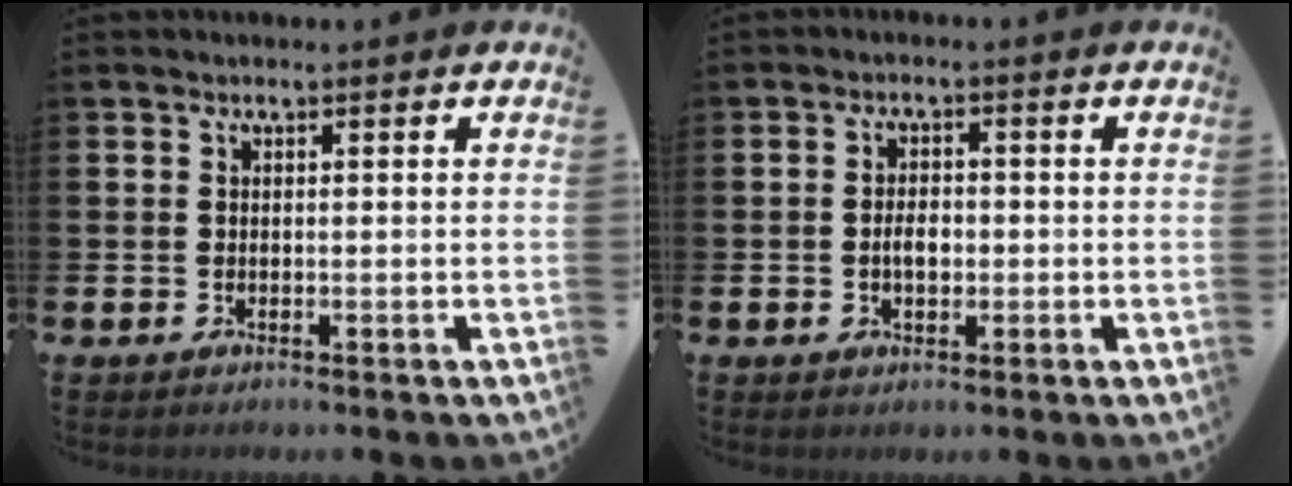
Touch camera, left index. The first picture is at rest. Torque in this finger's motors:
{"motor_torque": [0.58, 0.12, 0.10, 0.06]}